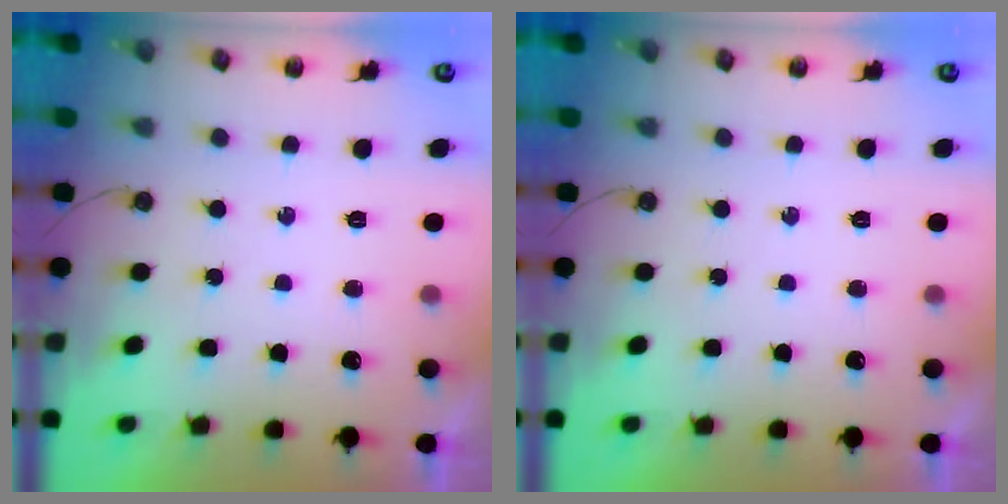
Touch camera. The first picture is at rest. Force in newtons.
{"total": 0.0}